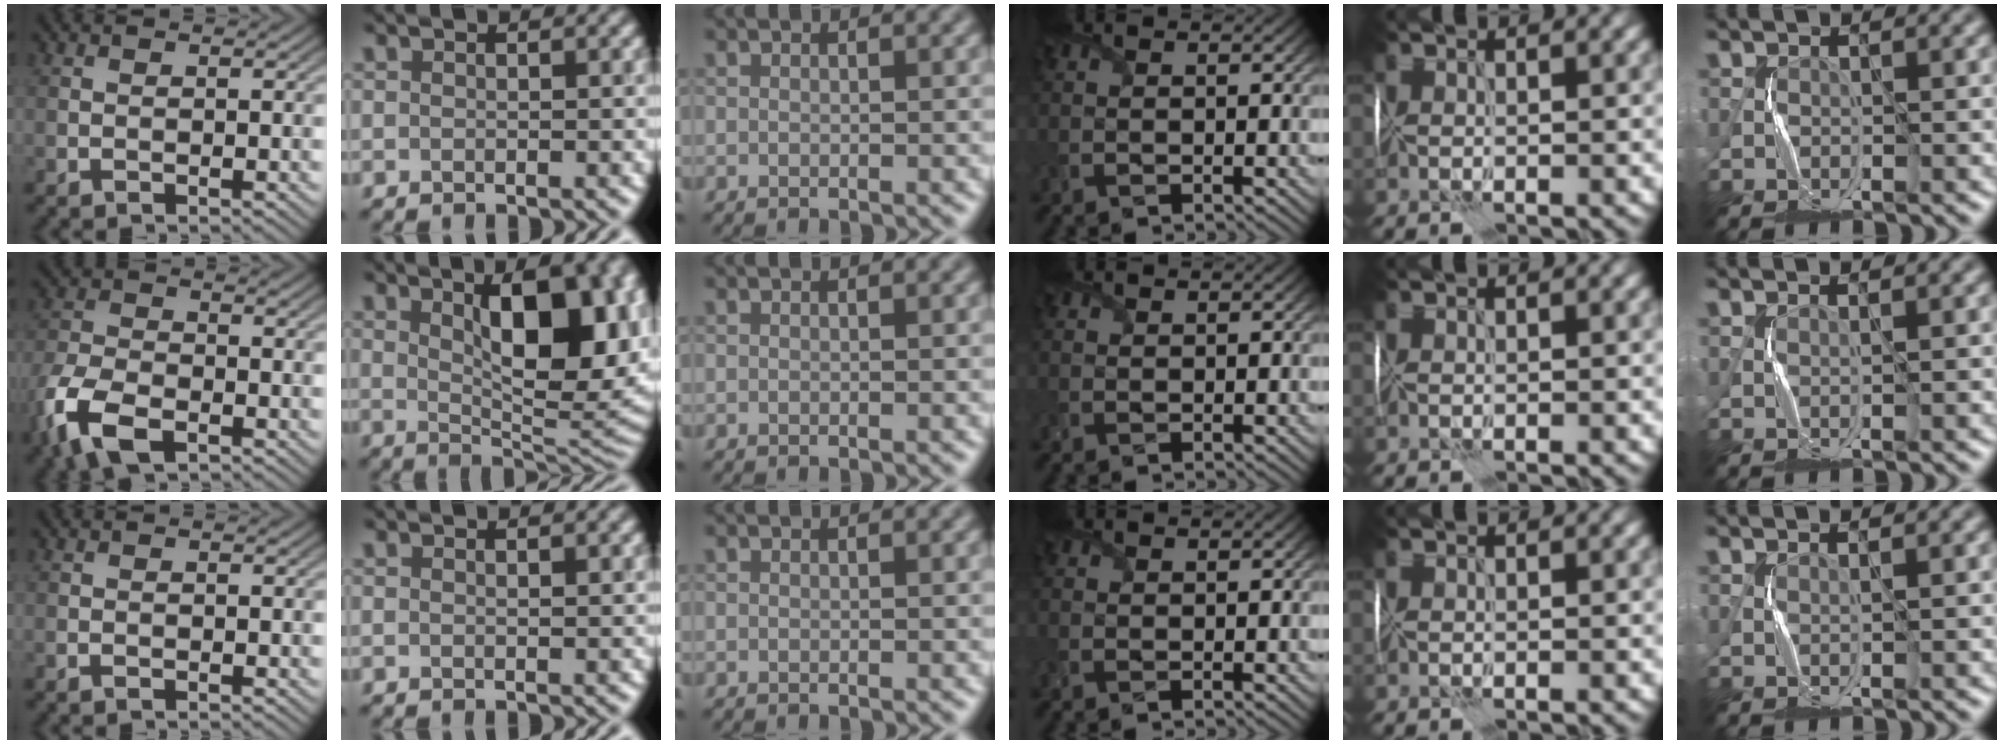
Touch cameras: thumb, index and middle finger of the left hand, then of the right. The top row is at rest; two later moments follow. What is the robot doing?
{"motion": "fold", "object": "tissue"}